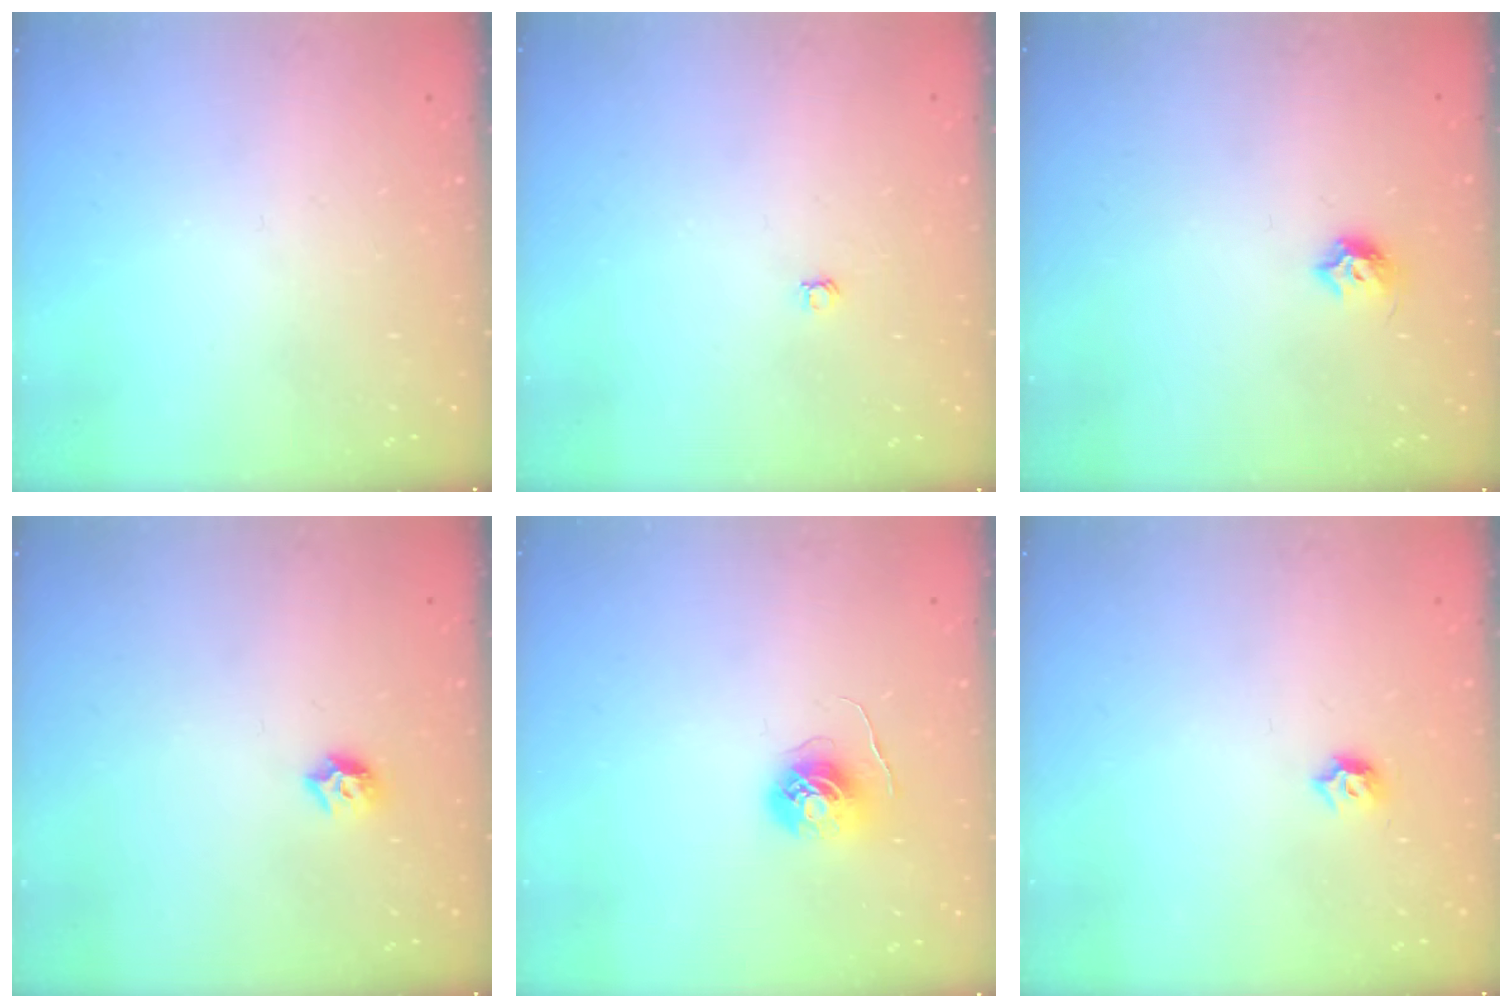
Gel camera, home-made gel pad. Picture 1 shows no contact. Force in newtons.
{"total": 3.0, "press": 3.0, "slide": 0.4}
{"total": 6.8, "press": 6.8, "slide": 1.0}
{"total": 6.2, "press": 6.2, "slide": 0.8}
{"total": 5.9, "press": 5.9, "slide": 0.3}
{"total": 4.0, "press": 3.9, "slide": 0.8}